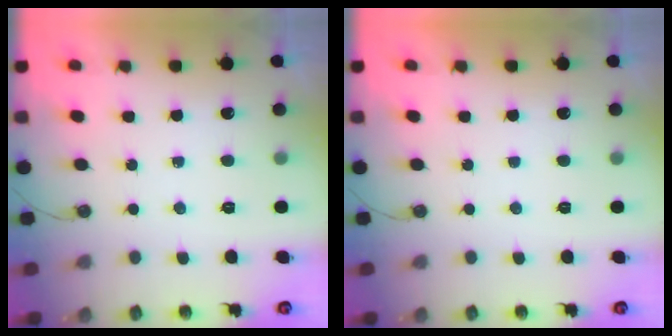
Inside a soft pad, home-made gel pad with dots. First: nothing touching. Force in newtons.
{"total": 0.0}